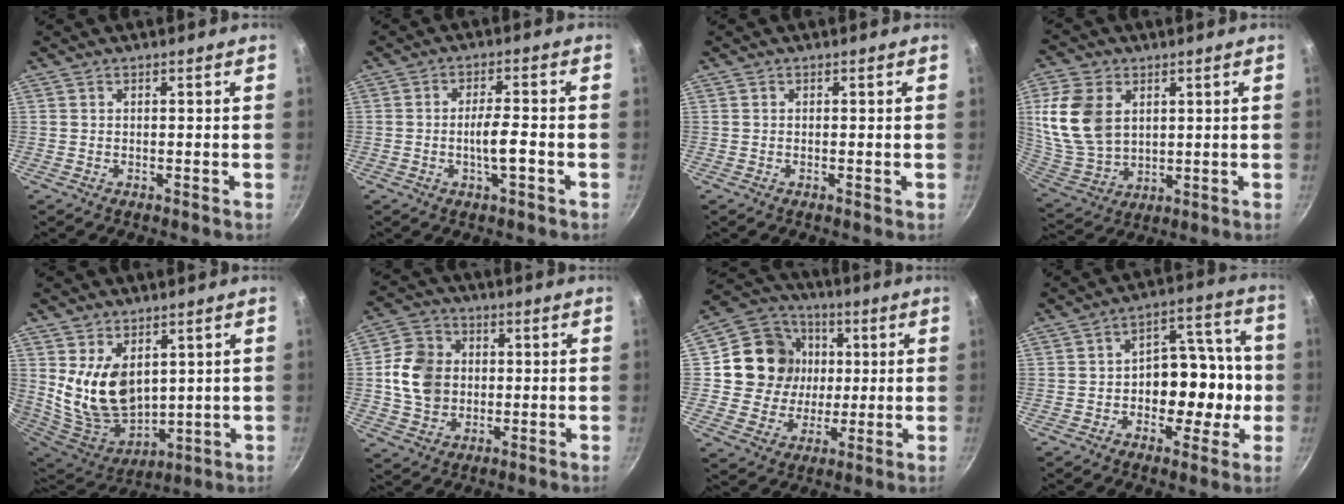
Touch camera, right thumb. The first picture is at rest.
{"total": 5.4, "force": [-1.7, 1.2, 4.9], "torque": [-0.080, 0.018, -0.031]}
{"total": 0.6, "force": [-0.1, 0.2, 0.5], "torque": [-0.007, 0.000, -0.003]}
{"total": 14.8, "force": [3.8, 10.5, 9.7], "torque": [-0.184, -0.016, 0.091]}
{"total": 15.0, "force": [4.5, 10.0, 10.2], "torque": [-0.166, -0.056, 0.109]}
{"total": 11.1, "force": [0.7, 9.4, 5.9], "torque": [-0.082, 0.009, 0.009]}
{"total": 15.8, "force": [2.4, 14.5, 5.9], "torque": [-0.081, 0.013, 0.036]}
{"total": 13.6, "force": [-2.2, 9.3, 9.7], "torque": [-0.081, 0.045, -0.035]}